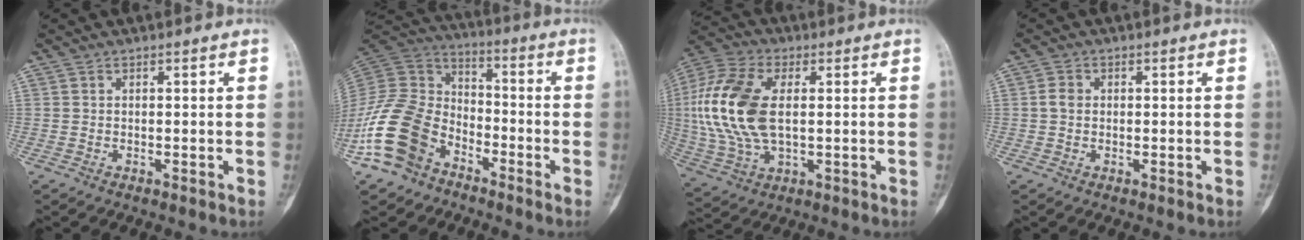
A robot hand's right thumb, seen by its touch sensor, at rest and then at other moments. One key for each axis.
{"total": 17.1, "fx": -9.1, "fy": 11.4, "fz": 8.9, "tx": -0.171, "ty": 0.063, "tz": -0.185}
{"total": 17.9, "fx": 1.7, "fy": 10.0, "fz": 14.8, "tx": -0.333, "ty": 0.005, "tz": 0.034}
{"total": 2.0, "fx": 0.1, "fy": 1.7, "fz": 1.1, "tx": -0.018, "ty": 0.003, "tz": -0.001}